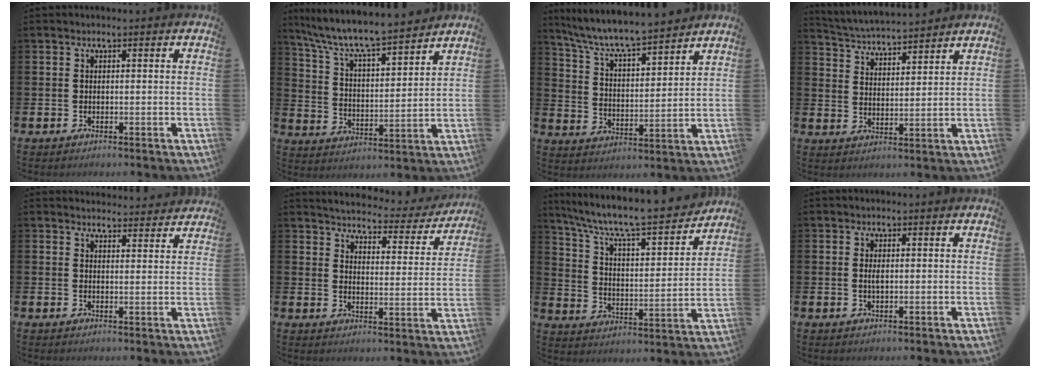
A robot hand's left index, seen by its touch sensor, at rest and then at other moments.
{"total": 8.4, "force": [7.9, 0.7, 2.6], "torque": [-0.087, -0.060, 0.136]}
{"total": 7.7, "force": [7.4, 0.5, 2.2], "torque": [-0.078, -0.056, 0.128]}
{"total": 4.6, "force": [4.6, 0.4, 0.2], "torque": [-0.025, -0.034, 0.080]}
{"total": 3.4, "force": [3.3, 0.5, -0.1], "torque": [0.007, -0.024, 0.058]}
{"total": 4.1, "force": [3.9, 0.8, 0.7], "torque": [-0.029, -0.037, 0.059]}
{"total": 9.2, "force": [8.1, 1.5, 4.1], "torque": [-0.107, -0.062, 0.132]}
{"total": 1.2, "force": [0.2, 0.4, 1.1], "torque": [-0.018, 0.002, 0.002]}